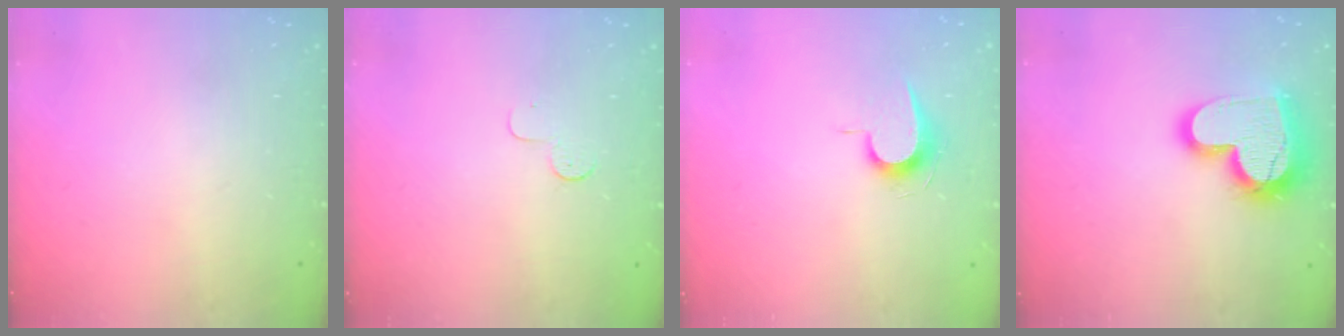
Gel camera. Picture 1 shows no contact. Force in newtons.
{"total": 3.6, "press": 3.5, "slide": 0.3}
{"total": 7.1, "press": 7.0, "slide": 0.7}
{"total": 18.4, "press": 18.4, "slide": 1.4}